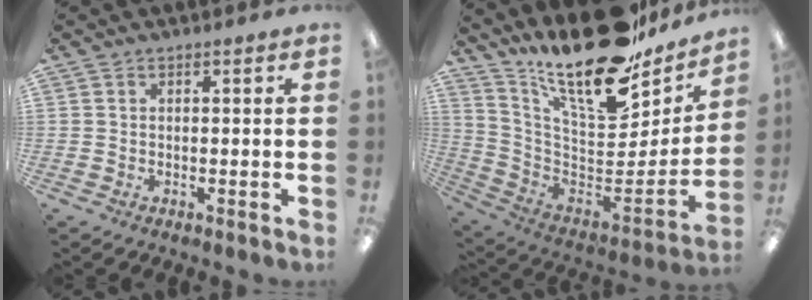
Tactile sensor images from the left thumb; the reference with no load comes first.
{"total": 20.7, "force": [15.6, 7.0, 11.6], "torque": [-0.170, -0.129, 0.263]}